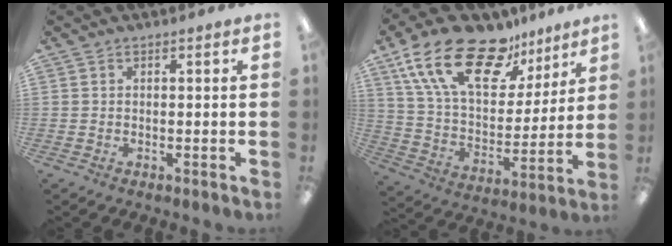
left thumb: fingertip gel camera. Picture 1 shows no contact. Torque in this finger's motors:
{"motor_torque": [0.31, 0.33, 1.51, -1.27, 0.20]}